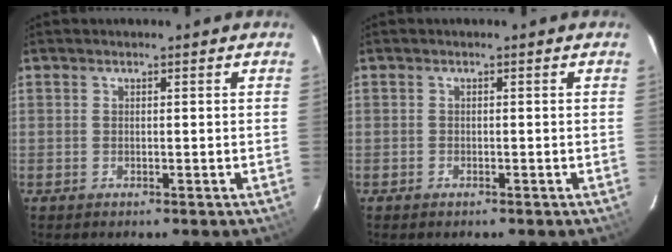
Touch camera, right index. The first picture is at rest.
{"total": 0.6, "force": [-0.5, 0.4, 0.1], "torque": [-0.003, 0.001, -0.010]}